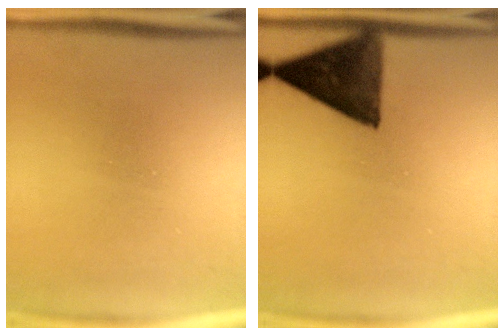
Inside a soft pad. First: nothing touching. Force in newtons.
{"total": 12.3}